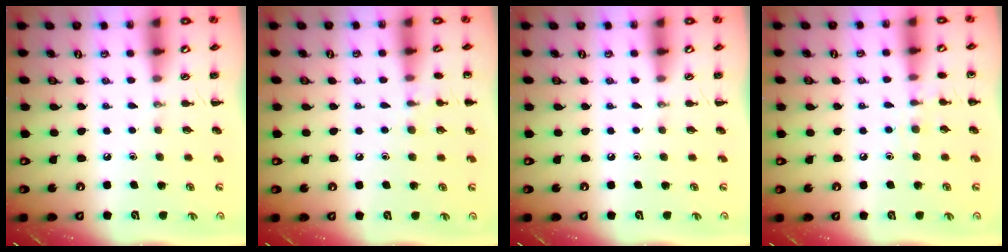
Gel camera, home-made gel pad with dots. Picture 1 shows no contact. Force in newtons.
{"total": 6.7, "press": 6.4, "slide": 2.2}
{"total": 0.0}
{"total": 6.9, "press": 6.7, "slide": 1.9}